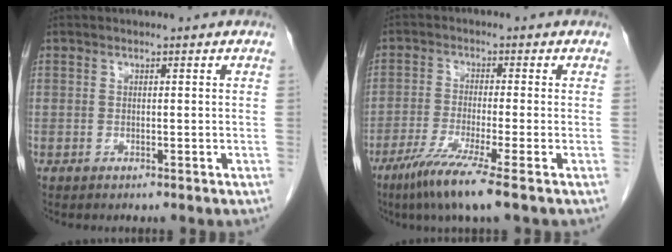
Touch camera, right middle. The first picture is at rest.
{"total": 8.1, "force": [-5.2, -1.2, 6.1], "torque": [-0.114, -0.029, -0.095]}